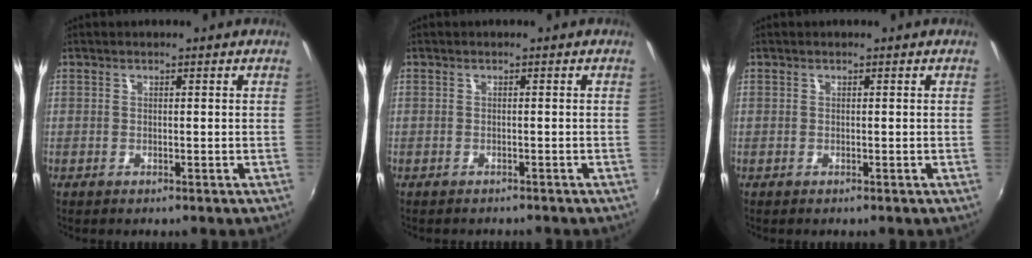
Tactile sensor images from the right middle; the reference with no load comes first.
{"total": 1.6, "force": [-1.5, 0.4, 0.4], "torque": [-0.011, -0.008, -0.020]}
{"total": 0.0}